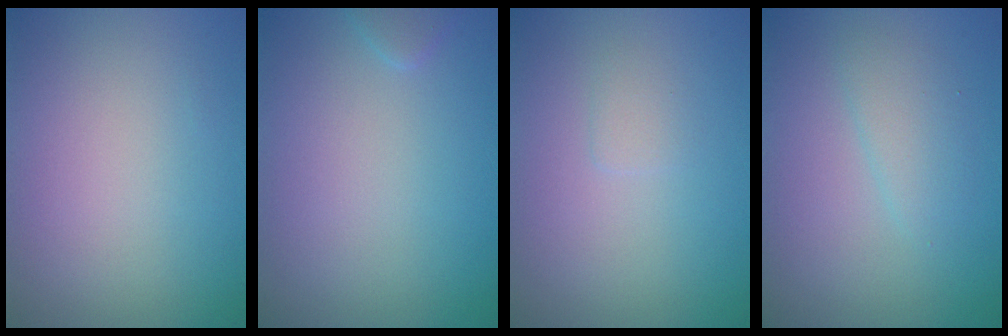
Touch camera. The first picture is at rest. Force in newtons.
{"total": 0.8, "press": 0.8, "slide": 0.0}
{"total": 0.8, "press": 0.8, "slide": 0.0}
{"total": 1.9, "press": 1.9, "slide": 0.1}